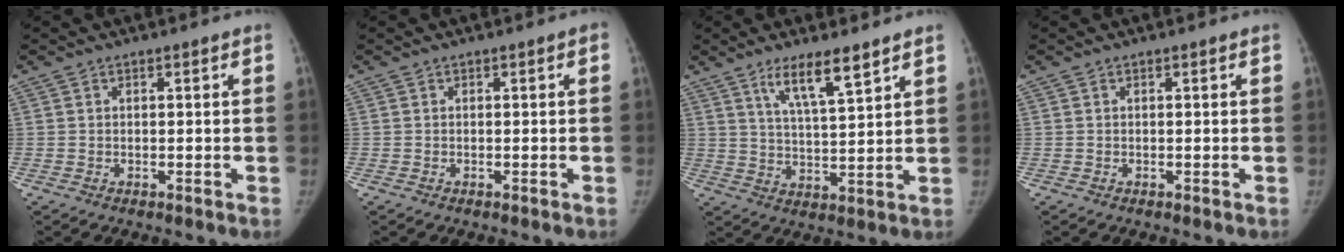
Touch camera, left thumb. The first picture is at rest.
{"total": 0.5, "force": [0.0, 0.2, 0.5], "torque": [-0.003, 0.003, 0.001]}
{"total": 8.4, "force": [5.6, 1.3, 6.1], "torque": [-0.101, -0.035, 0.107]}
{"total": 0.0}